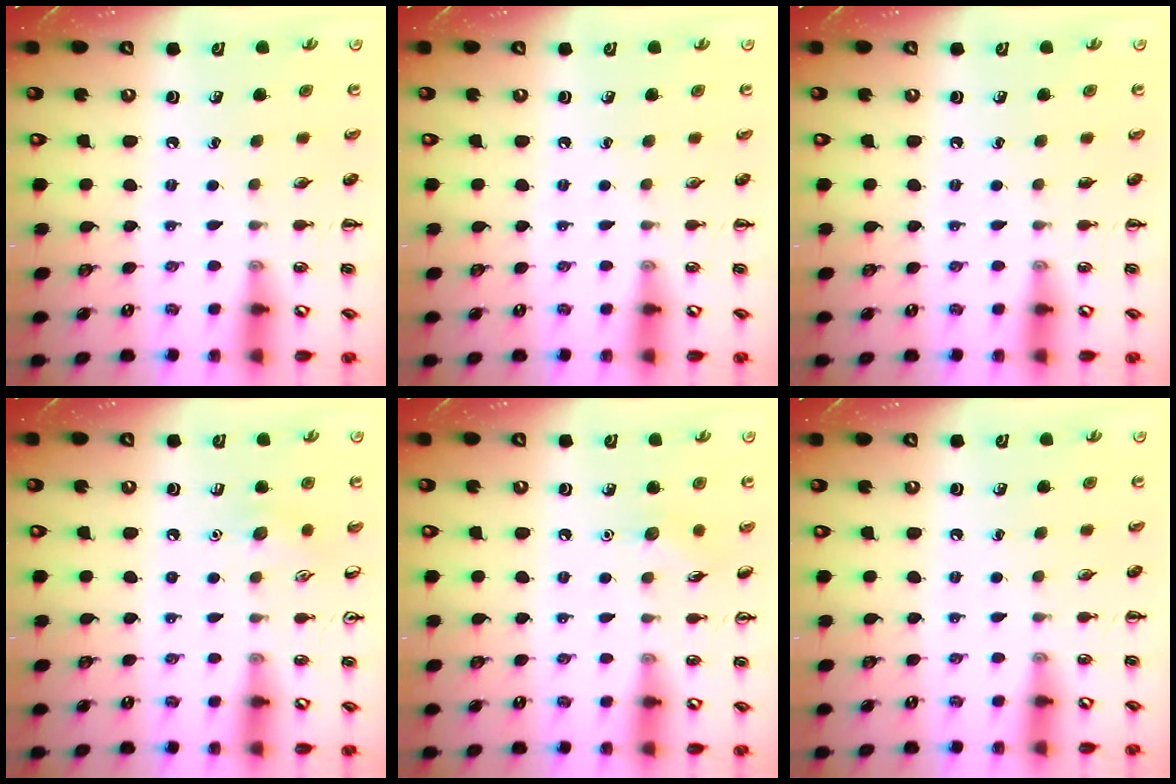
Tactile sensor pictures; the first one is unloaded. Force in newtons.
{"total": 0.0}
{"total": 0.0}
{"total": 7.1, "press": 6.8, "slide": 2.1}
{"total": 5.1, "press": 4.9, "slide": 1.4}
{"total": 0.0}